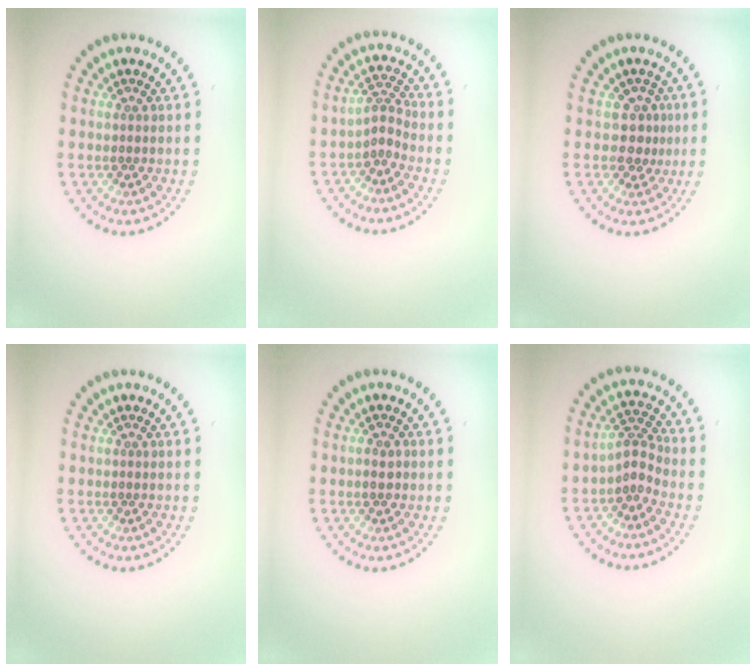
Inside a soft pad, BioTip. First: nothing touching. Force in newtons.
{"total": 2.0, "press": 1.3, "slide": 1.5}
{"total": 2.0, "press": 1.5, "slide": 1.3}
{"total": 0.0}
{"total": 1.1, "press": 1.1, "slide": 0.3}
{"total": 2.1, "press": 1.4, "slide": 1.6}